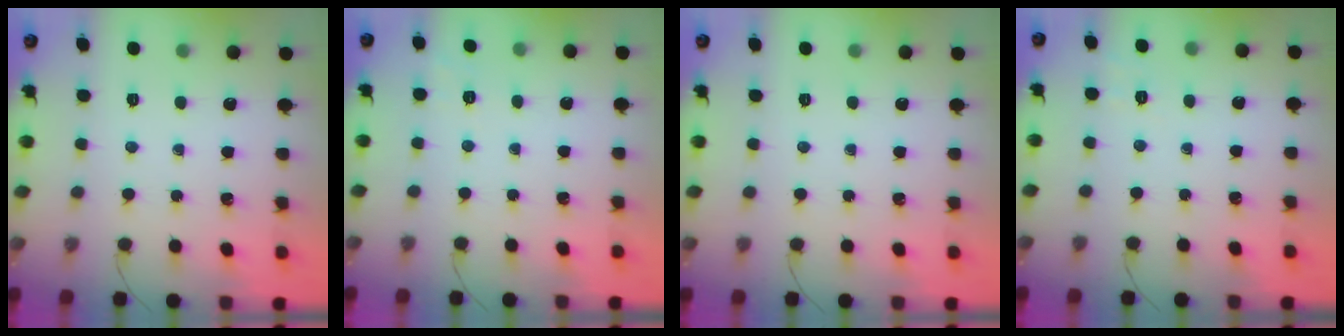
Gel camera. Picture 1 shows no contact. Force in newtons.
{"total": 1.9, "press": 1.1, "slide": 1.6}
{"total": 0.0}
{"total": 1.9, "press": 1.0, "slide": 1.6}